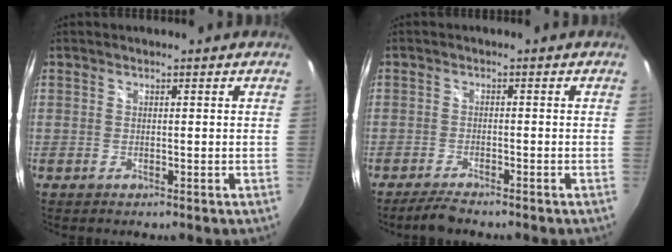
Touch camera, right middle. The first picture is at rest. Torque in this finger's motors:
{"motor_torque": [0.04, -0.04, 0.00, 0.02]}